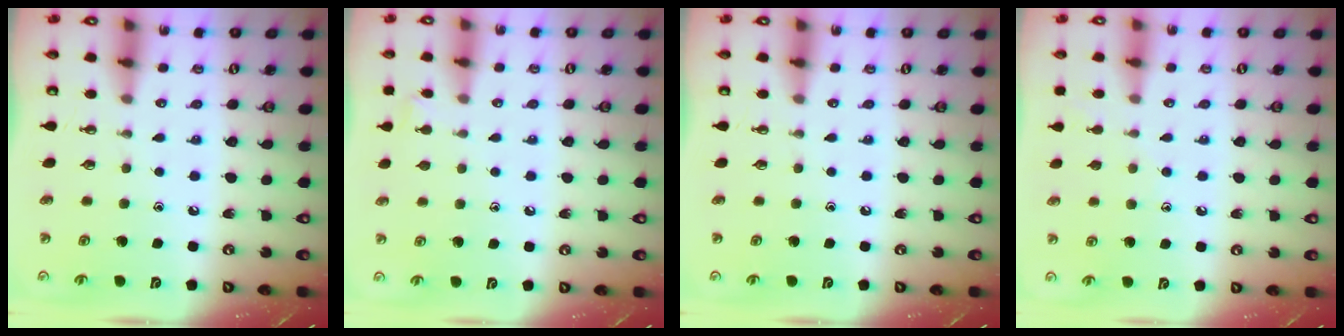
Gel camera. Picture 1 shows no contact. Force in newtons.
{"total": 3.5, "press": 3.5, "slide": 0.5}
{"total": 0.0}
{"total": 7.2, "press": 7.2, "slide": 0.6}